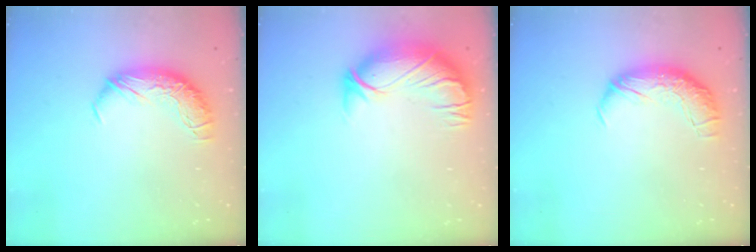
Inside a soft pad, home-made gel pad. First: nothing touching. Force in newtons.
{"total": 2.9, "press": 0.3, "slide": 2.9}
{"total": 2.3, "press": 1.1, "slide": 2.1}